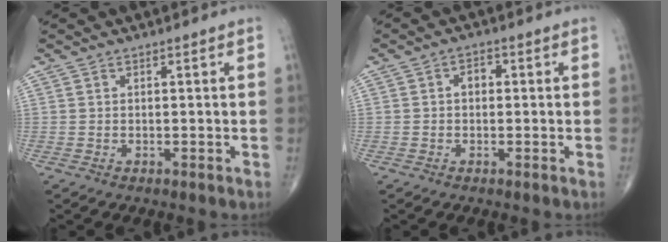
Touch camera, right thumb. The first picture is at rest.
{"total": 2.4, "force": [0.0, 1.7, 1.6], "torque": [-0.017, 0.012, -0.004]}